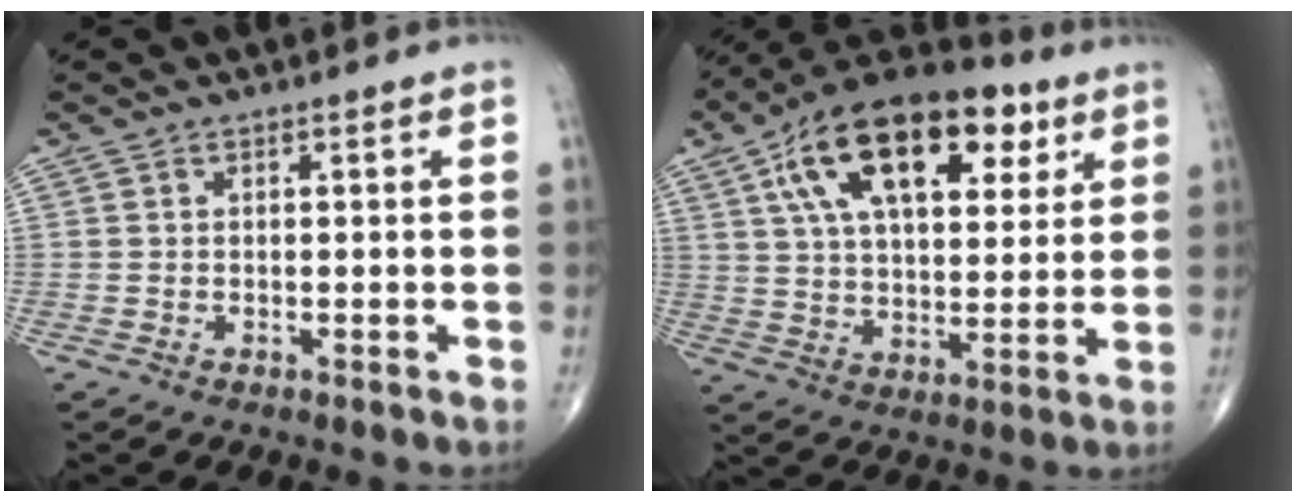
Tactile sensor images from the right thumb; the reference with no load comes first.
{"total": 23.6, "force": [10.1, 12.2, 17.5], "torque": [-0.275, -0.001, 0.166]}